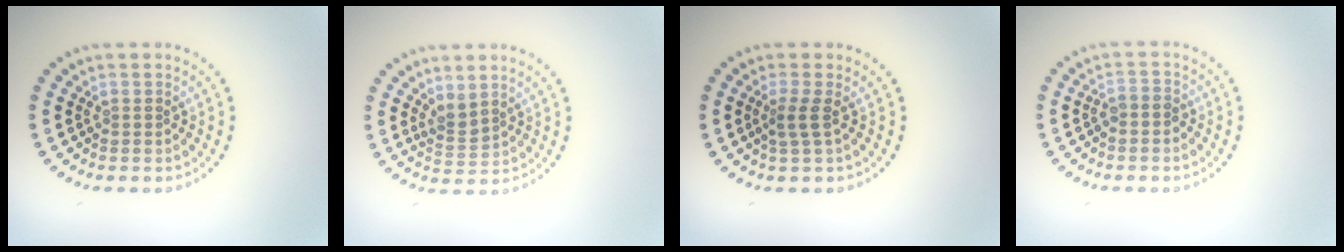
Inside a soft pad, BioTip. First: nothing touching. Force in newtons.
{"total": 1.8, "press": 1.4, "slide": 1.0}
{"total": 1.7, "press": 1.2, "slide": 1.3}
{"total": 1.5, "press": 1.3, "slide": 0.8}